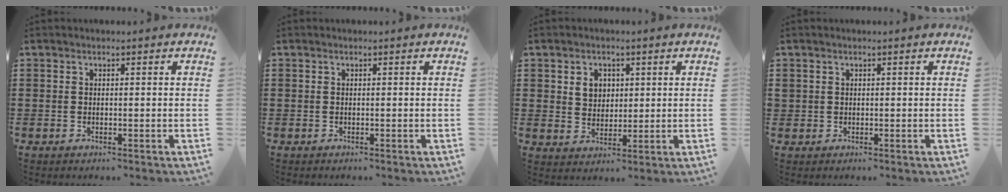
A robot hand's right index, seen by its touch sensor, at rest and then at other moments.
{"total": 0.0}
{"total": 3.7, "force": [1.3, 3.0, 1.6], "torque": [-0.035, 0.007, 0.019]}
{"total": 0.8, "force": [0.3, 0.7, 0.1], "torque": [-0.003, 0.004, 0.005]}